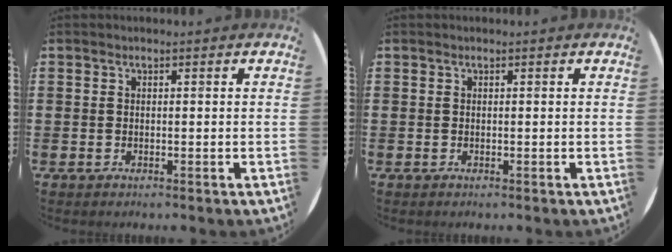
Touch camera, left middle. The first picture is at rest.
{"total": 0.0}